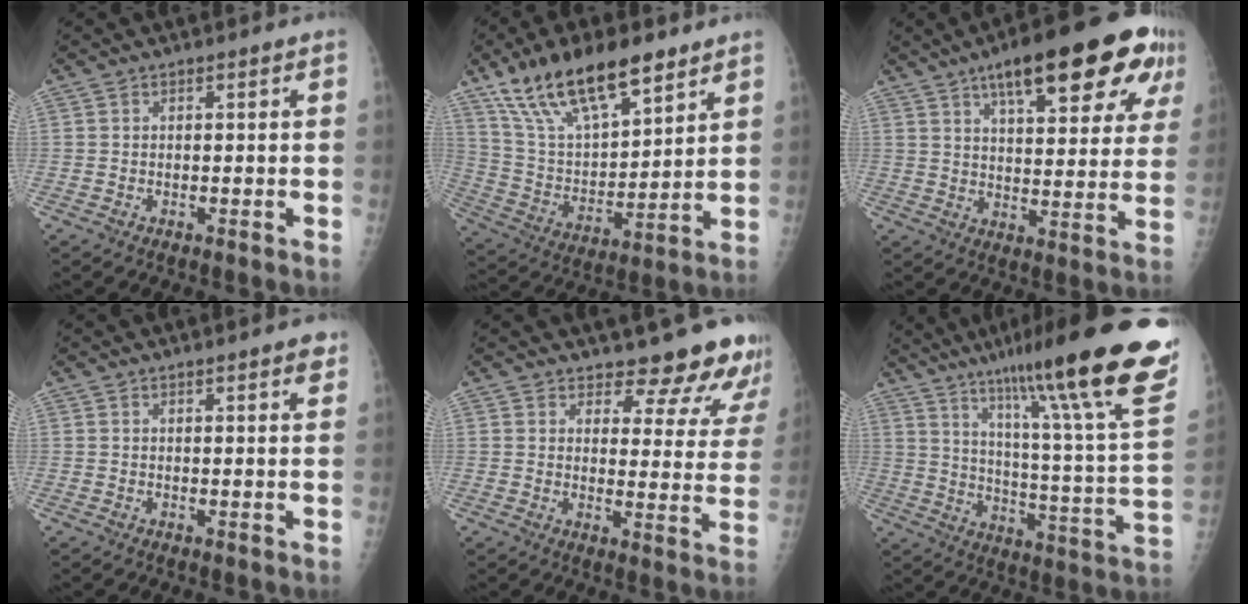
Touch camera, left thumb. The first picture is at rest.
{"total": 20.2, "force": [13.4, 7.8, 12.9], "torque": [-0.200, -0.045, 0.254]}
{"total": 22.1, "force": [11.9, 6.7, 17.4], "torque": [-0.221, -0.012, 0.167]}
{"total": 2.5, "force": [1.8, 0.5, 1.7], "torque": [-0.016, -0.007, 0.021]}
{"total": 14.6, "force": [13.6, 4.6, 3.1], "torque": [0.020, -0.111, 0.144]}
{"total": 30.4, "force": [19.2, 3.0, 23.3], "torque": [-0.305, -0.065, 0.284]}